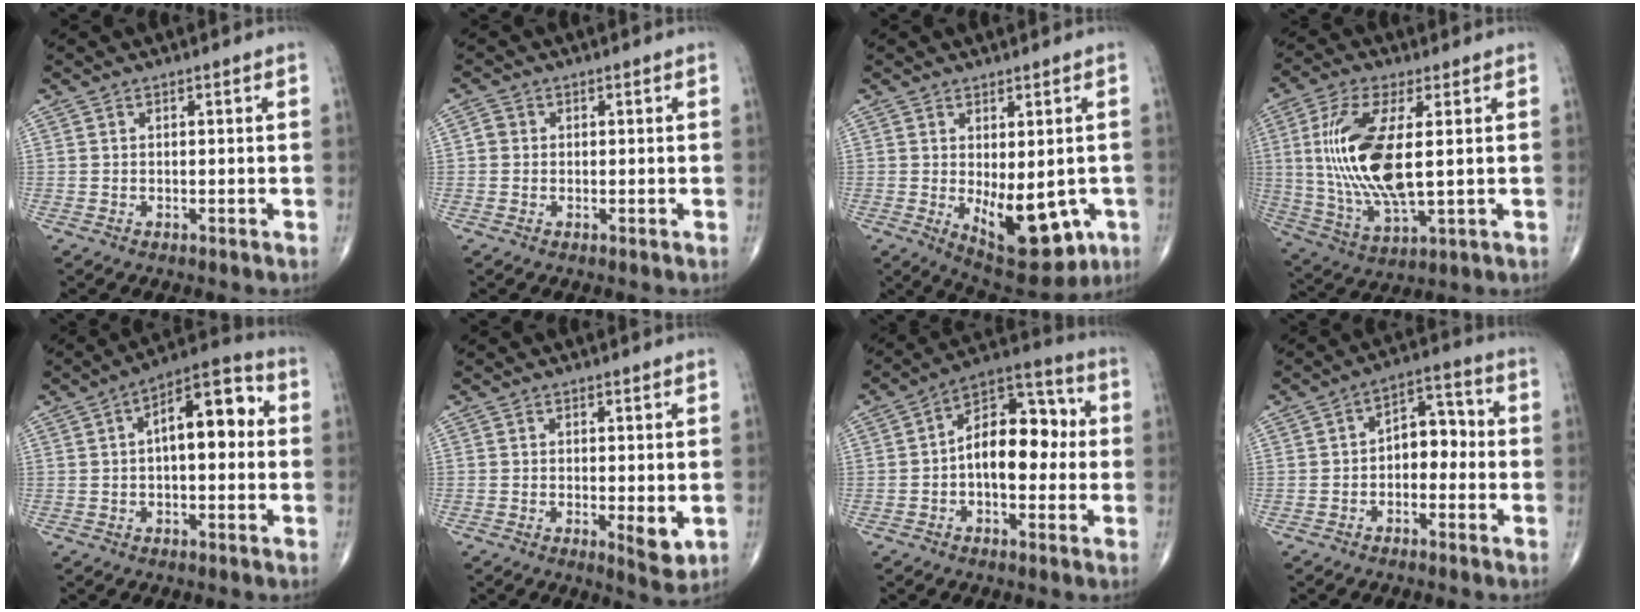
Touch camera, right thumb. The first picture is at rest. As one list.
[{"total": 1.6, "force": [0.0, 1.5, 0.6], "torque": [-0.003, 0.004, -0.003]}, {"total": 12.6, "force": [-2.7, 6.2, 10.6], "torque": [-0.120, -0.010, -0.016]}, {"total": 16.6, "force": [1.9, 6.1, 15.4], "torque": [-0.331, -0.014, 0.044]}, {"total": 11.9, "force": [1.6, 5.5, 10.5], "torque": [-0.138, 0.034, 0.013]}, {"total": 4.1, "force": [-0.5, 1.3, 3.8], "torque": [-0.053, -0.013, -0.007]}, {"total": 13.4, "force": [-0.2, 7.9, 10.9], "torque": [-0.137, 0.039, -0.016]}, {"total": 7.2, "force": [-1.0, 4.7, 5.3], "torque": [-0.051, 0.035, -0.030]}]